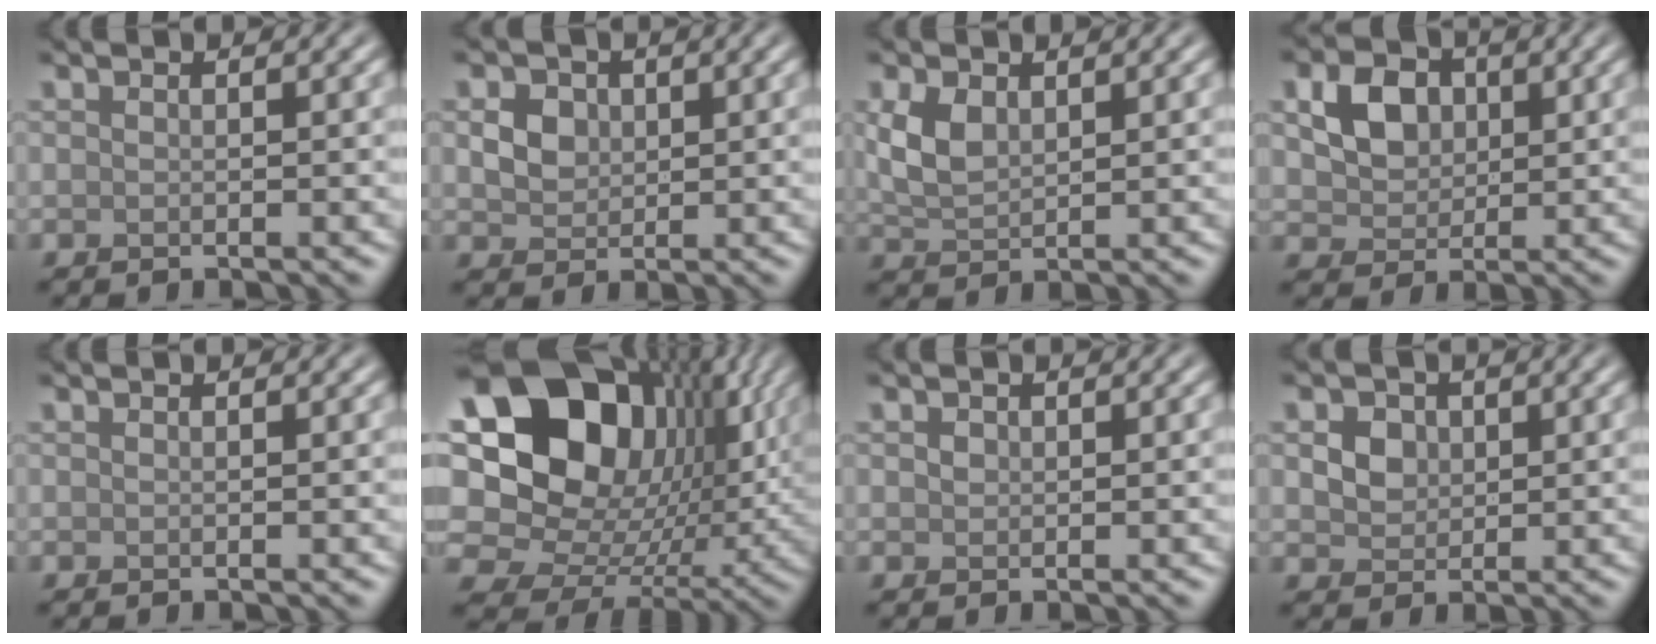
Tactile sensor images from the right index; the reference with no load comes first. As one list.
[{"total": 2.8, "force": [0.8, 2.3, 1.5], "torque": [-0.033, 0.002, 0.014]}, {"total": 3.0, "force": [0.9, 1.8, 2.2], "torque": [-0.057, 0.002, 0.026]}, {"total": 4.4, "force": [1.0, 3.5, 2.6], "torque": [-0.056, 0.003, 0.020]}, {"total": 0.0}, {"total": 19.3, "force": [4.8, 14.5, 11.7], "torque": [-0.212, 0.028, 0.099]}, {"total": 0.6, "force": [0.1, 0.6, 0.2], "torque": [-0.005, 0.000, 0.002]}, {"total": 3.7, "force": [1.4, 2.9, 1.9], "torque": [-0.046, 0.009, 0.022]}]